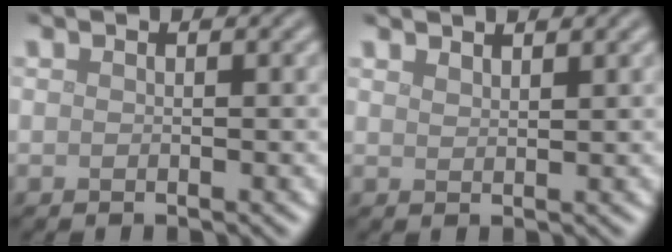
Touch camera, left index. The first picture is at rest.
{"total": 1.6, "force": [1.5, 0.2, 0.5], "torque": [-0.002, 0.002, 0.020]}